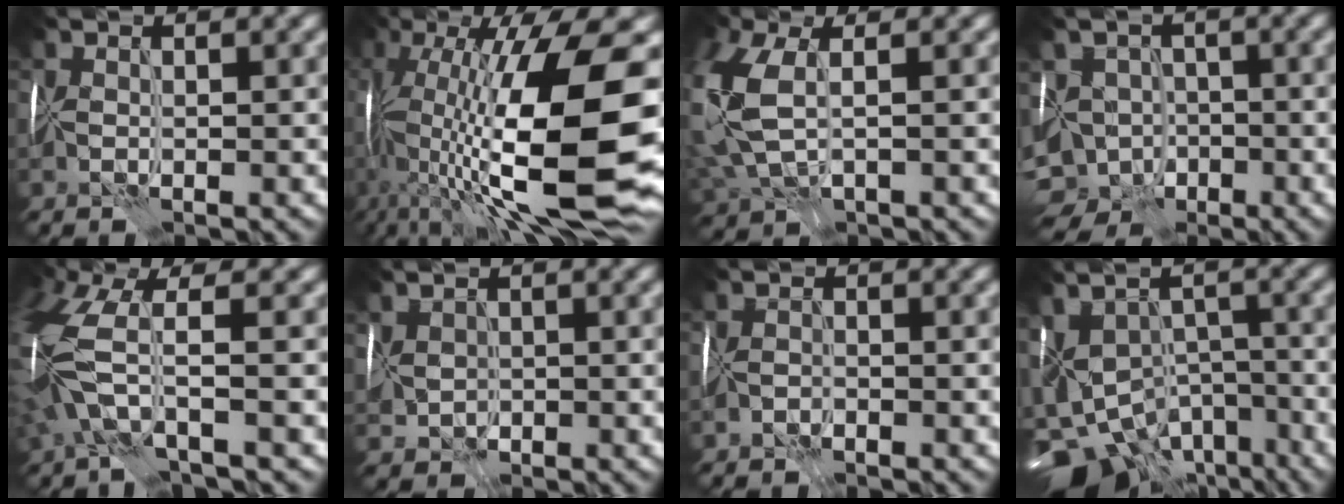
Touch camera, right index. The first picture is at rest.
{"total": 18.2, "force": [-0.4, 6.6, 16.9], "torque": [-0.306, -0.002, -0.001]}
{"total": 7.2, "force": [0.7, 4.4, 5.7], "torque": [-0.180, -0.008, 0.021]}
{"total": 6.7, "force": [-4.8, 4.3, 1.9], "torque": [-0.009, -0.012, -0.078]}
{"total": 6.2, "force": [-1.5, 2.2, 5.6], "torque": [-0.149, 0.005, -0.039]}
{"total": 1.3, "force": [-0.3, 1.2, 0.3], "torque": [-0.009, 0.001, -0.001]}
{"total": 1.2, "force": [-1.0, 0.0, -0.6], "torque": [0.010, 0.004, -0.022]}
{"total": 11.9, "force": [-5.9, 7.5, 7.0], "torque": [-0.128, -0.011, -0.073]}